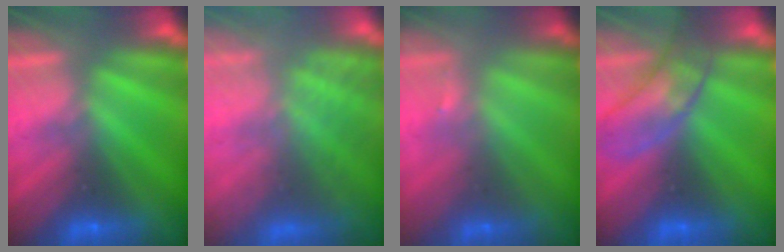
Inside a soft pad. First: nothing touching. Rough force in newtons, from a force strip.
{"total": 7.6}
{"total": 1.6}
{"total": 2.9}